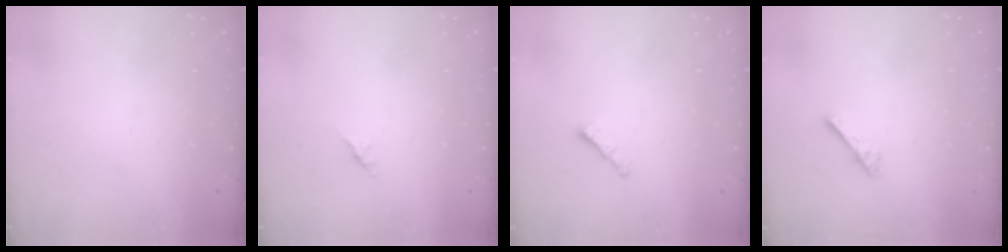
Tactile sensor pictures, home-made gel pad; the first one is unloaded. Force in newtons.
{"total": 1.4, "press": 1.3, "slide": 0.4}
{"total": 0.7, "press": 0.6, "slide": 0.4}
{"total": 2.4, "press": 2.4, "slide": 0.4}